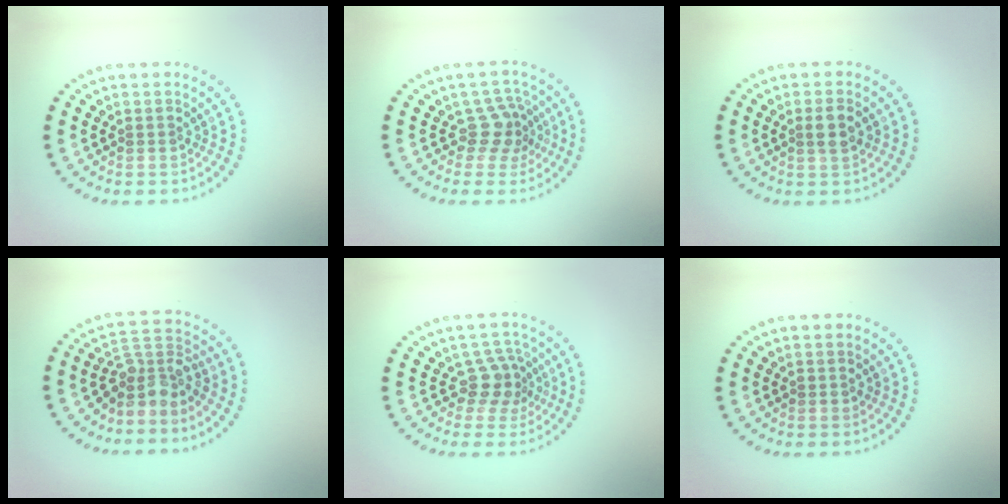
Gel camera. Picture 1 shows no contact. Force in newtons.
{"total": 2.8, "press": 2.1, "slide": 1.8}
{"total": 2.1, "press": 2.0, "slide": 0.6}
{"total": 3.7, "press": 2.8, "slide": 2.4}
{"total": 2.8, "press": 2.2, "slide": 1.8}
{"total": 0.8, "press": 0.8, "slide": 0.2}